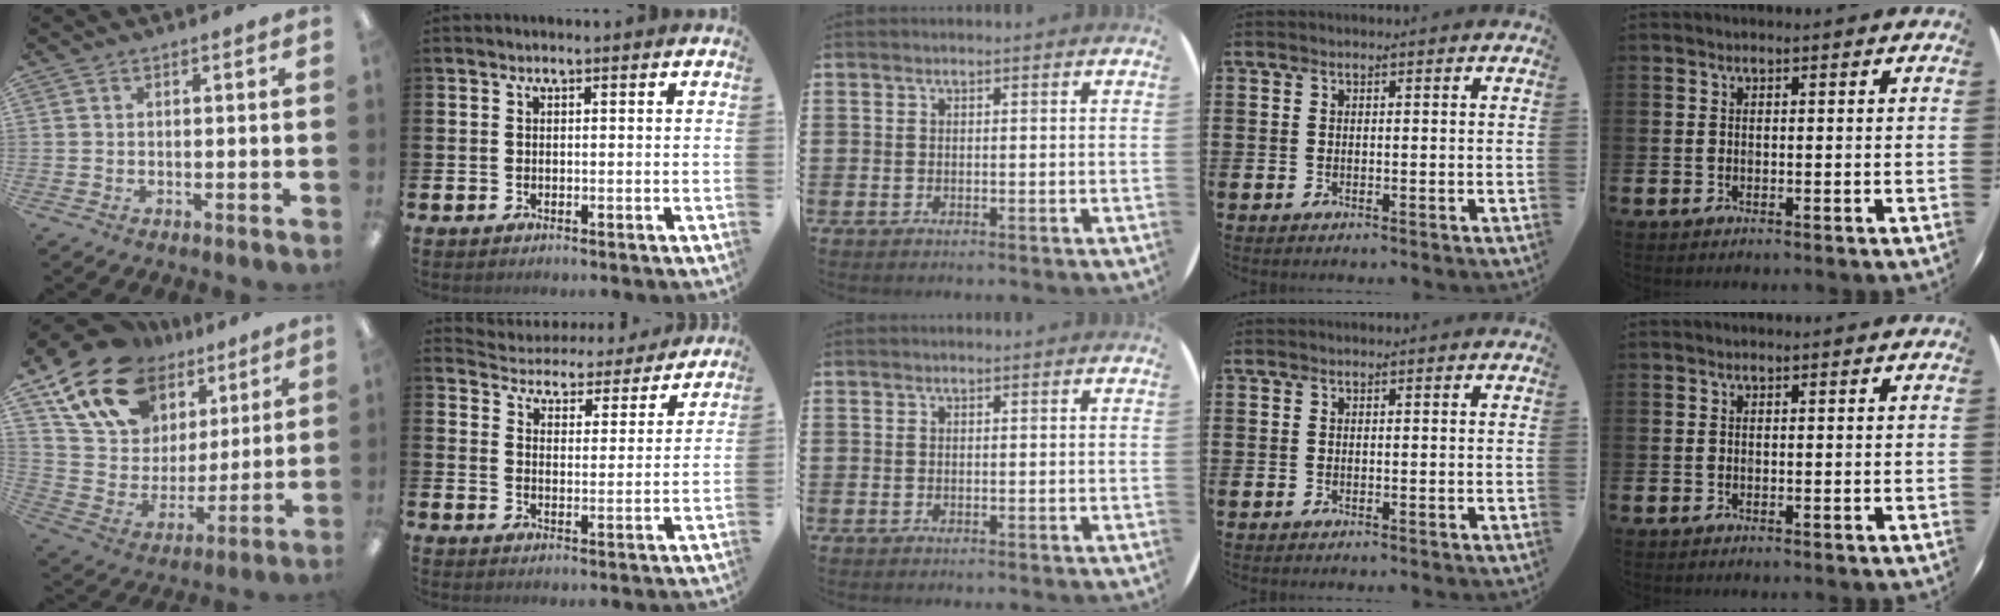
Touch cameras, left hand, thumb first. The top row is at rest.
{"thumb": {"total": 18.7, "force": [12.6, 11.6, 7.3], "torque": [-0.151, -0.066, 0.236]}, "index": {"total": 4.5, "force": [4.3, 1.2, -0.1], "torque": [-0.017, -0.043, 0.068]}}